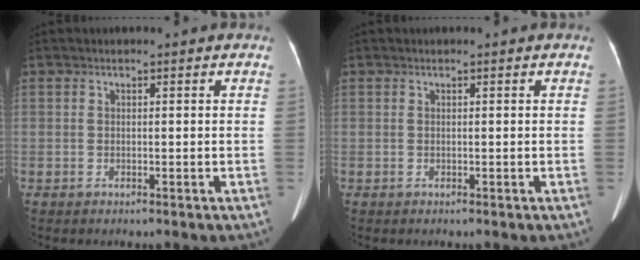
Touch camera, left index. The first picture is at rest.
{"total": 0.0}